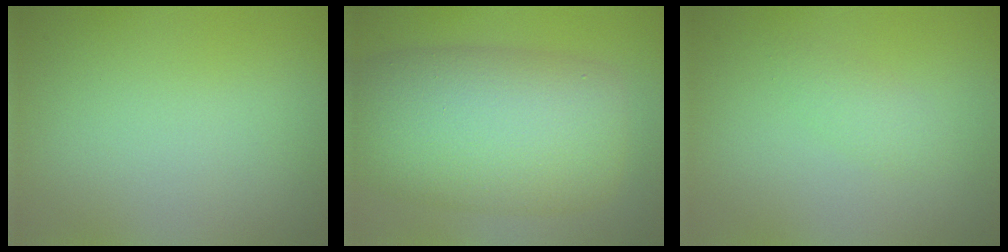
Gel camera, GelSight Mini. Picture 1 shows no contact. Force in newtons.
{"total": 11.4, "press": 11.3, "slide": 0.2}
{"total": 1.2, "press": 1.2, "slide": 0.1}